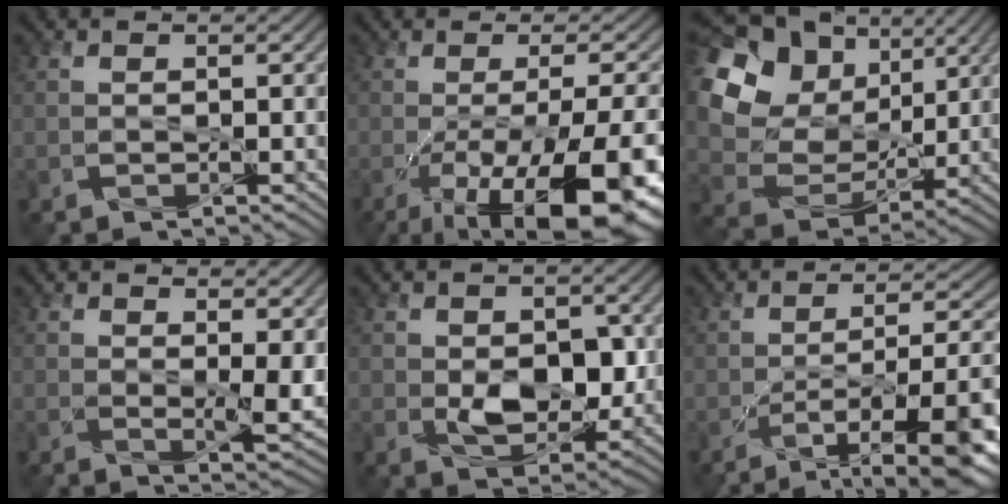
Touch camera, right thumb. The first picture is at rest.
{"total": 16.4, "force": [-6.9, 5.3, 13.9], "torque": [-0.205, -0.029, -0.087]}
{"total": 16.3, "force": [6.1, 12.1, 9.0], "torque": [-0.228, 0.030, 0.125]}
{"total": 4.3, "force": [1.6, 1.4, 3.7], "torque": [-0.068, -0.015, 0.033]}
{"total": 6.1, "force": [-0.2, 3.9, 4.7], "torque": [-0.080, -0.016, 0.005]}
{"total": 11.3, "force": [-5.1, 3.1, 9.6], "torque": [-0.152, -0.008, -0.074]}